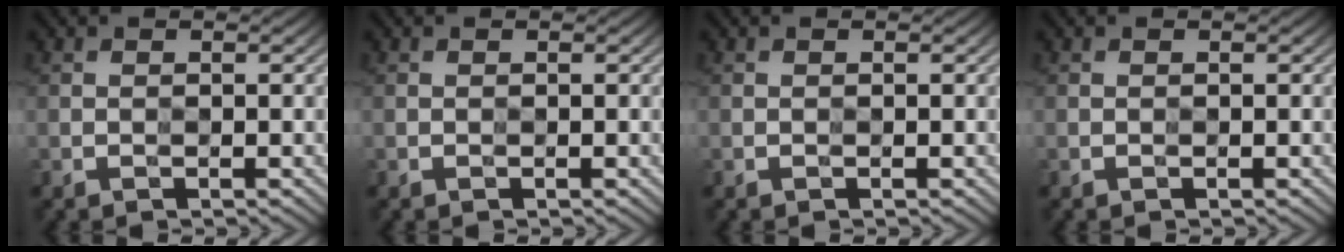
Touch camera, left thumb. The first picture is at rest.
{"total": 0.0}
{"total": 0.0}
{"total": 0.0}